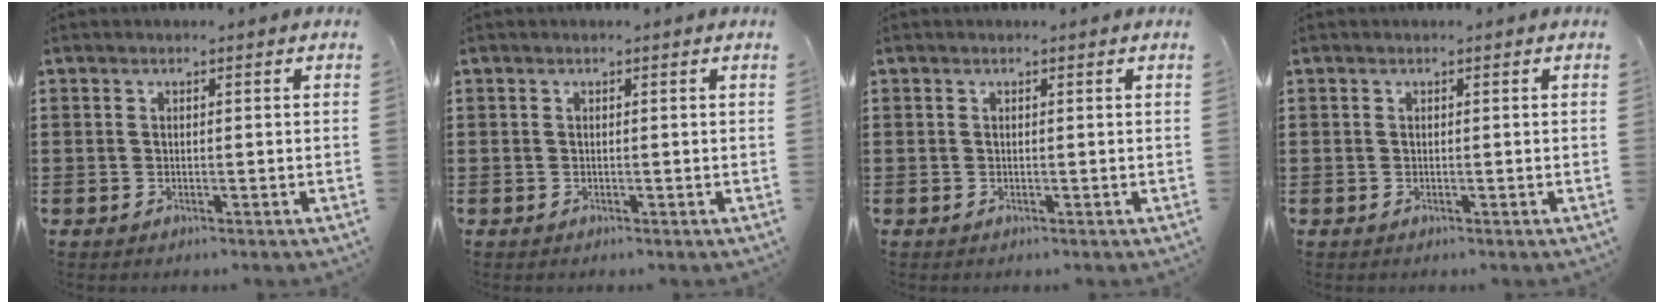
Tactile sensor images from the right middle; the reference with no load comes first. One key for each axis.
{"total": 0.0}
{"total": 0.0}
{"total": 0.0}